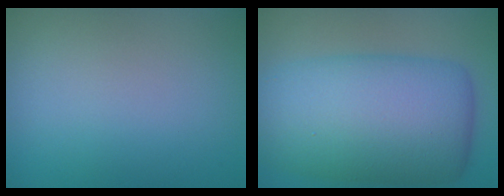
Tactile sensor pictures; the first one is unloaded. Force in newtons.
{"total": 11.6, "press": 11.6, "slide": 0.1}